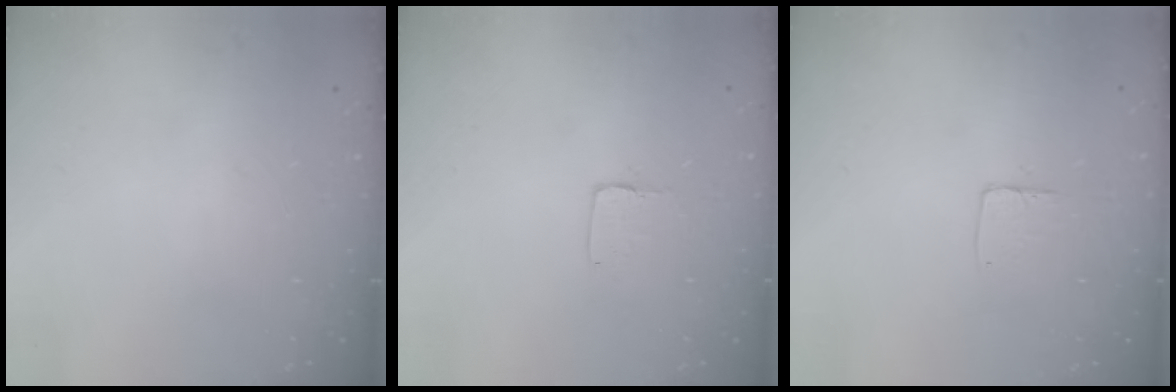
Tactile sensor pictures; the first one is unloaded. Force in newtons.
{"total": 1.7, "press": 1.6, "slide": 0.1}
{"total": 3.6, "press": 3.6, "slide": 0.3}